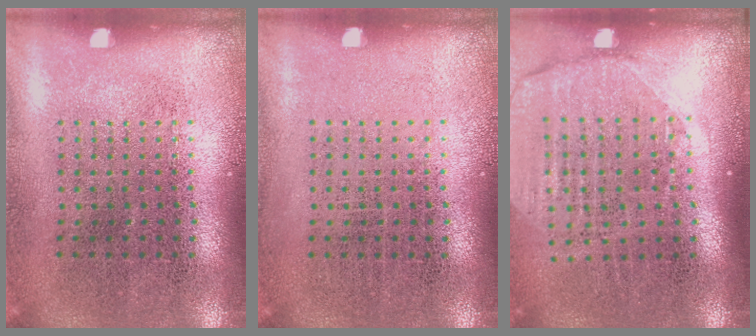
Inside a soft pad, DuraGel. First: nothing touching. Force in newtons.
{"total": 0.0}
{"total": 2.0, "press": 1.7, "slide": 1.0}